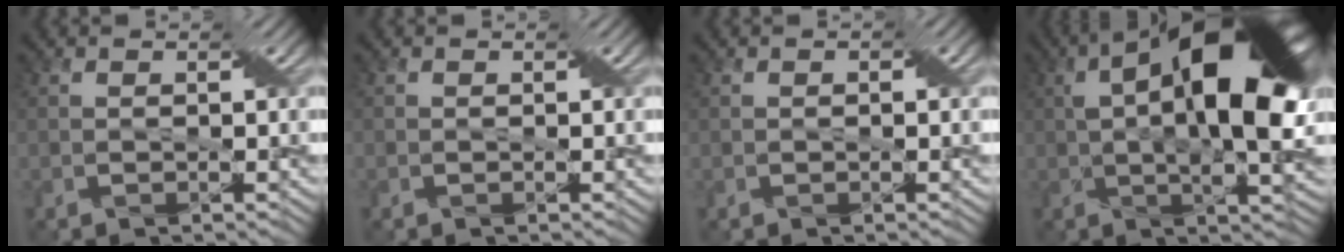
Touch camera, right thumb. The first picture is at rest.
{"total": 0.0}
{"total": 0.0}
{"total": 18.9, "force": [4.2, 8.2, 16.5], "torque": [-0.251, 0.027, 0.053]}